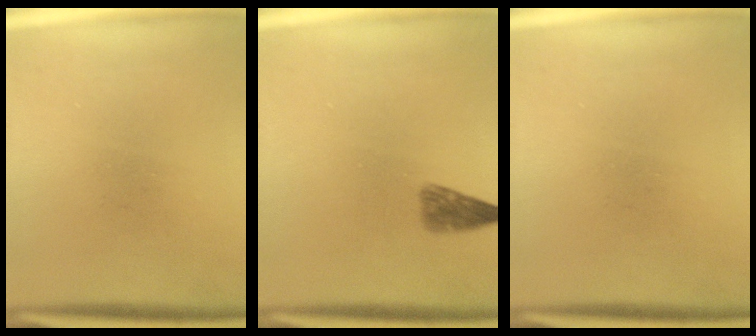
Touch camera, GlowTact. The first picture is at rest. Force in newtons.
{"total": 2.5}
{"total": 0.0}